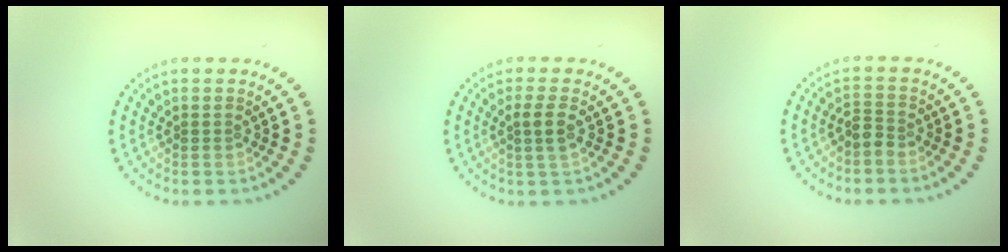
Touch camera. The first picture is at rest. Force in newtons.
{"total": 1.8, "press": 1.5, "slide": 1.0}
{"total": 1.3, "press": 1.0, "slide": 0.8}